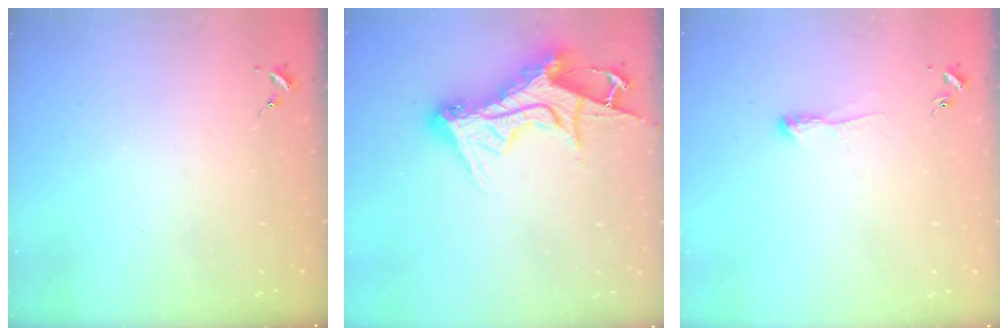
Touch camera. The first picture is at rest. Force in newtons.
{"total": 16.5, "press": 16.4, "slide": 1.8}
{"total": 4.9, "press": 4.8, "slide": 0.8}